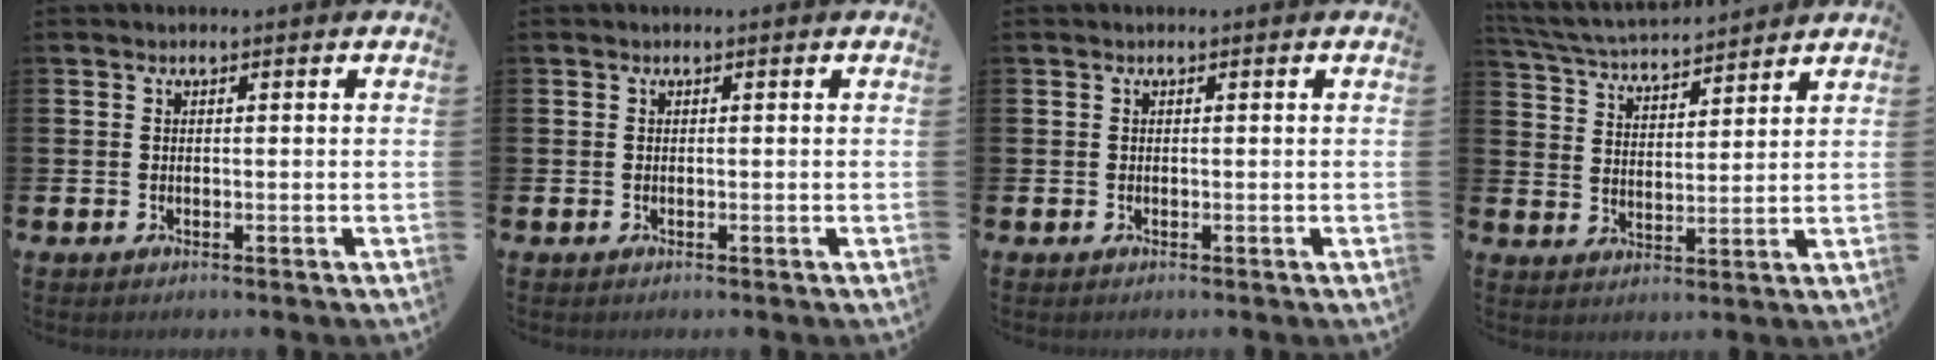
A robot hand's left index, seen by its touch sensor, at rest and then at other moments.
{"total": 0.0}
{"total": 0.0}
{"total": 5.1, "force": [5.1, 0.5, 0.6], "torque": [-0.034, -0.035, 0.088]}